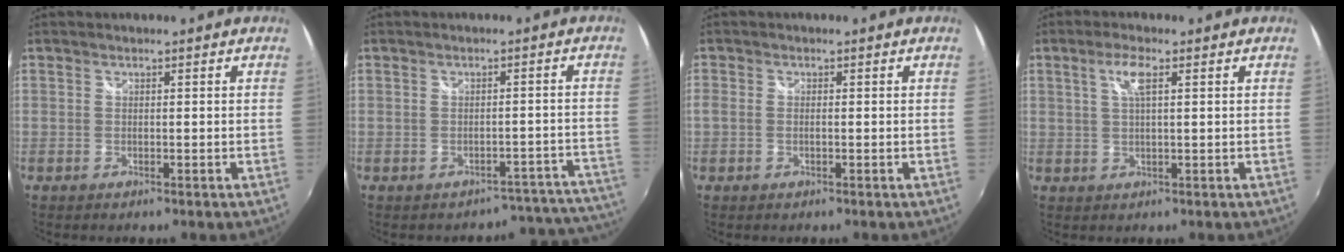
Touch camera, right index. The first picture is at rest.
{"total": 10.4, "force": [-9.9, 3.0, -0.3], "torque": [0.036, 0.049, -0.111]}
{"total": 1.2, "force": [-0.2, 0.7, 1.0], "torque": [-0.024, -0.002, -0.006]}
{"total": 3.8, "force": [1.5, 0.7, 3.5], "torque": [-0.066, 0.006, 0.027]}